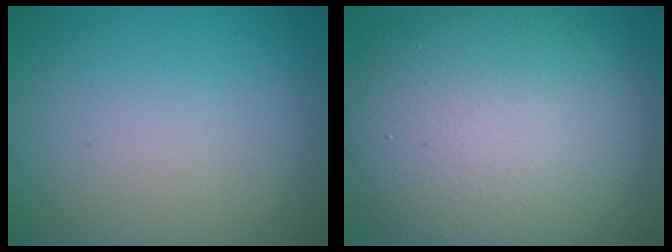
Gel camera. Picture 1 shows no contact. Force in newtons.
{"total": 12.7, "press": 12.7, "slide": 0.6}